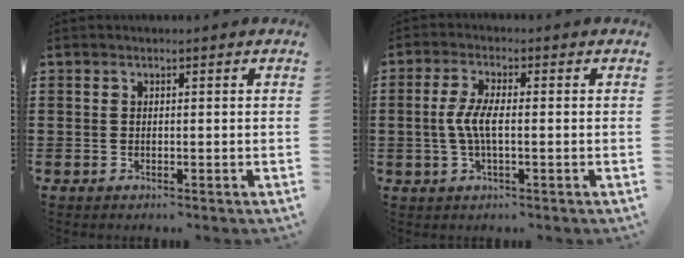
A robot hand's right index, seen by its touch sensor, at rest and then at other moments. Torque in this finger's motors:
{"motor_torque": [1.08, 0.14, 0.46, 0.16]}